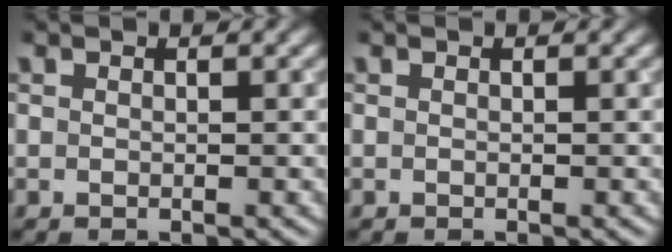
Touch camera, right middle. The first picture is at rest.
{"total": 0.0}